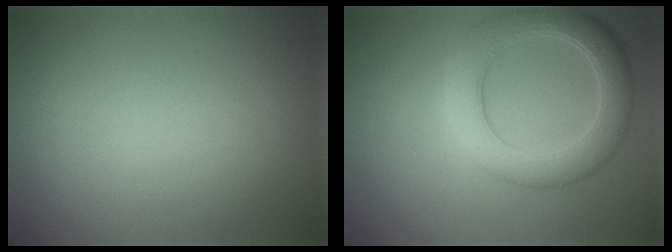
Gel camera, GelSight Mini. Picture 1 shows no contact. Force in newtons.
{"total": 5.4, "press": 5.4, "slide": 0.1}